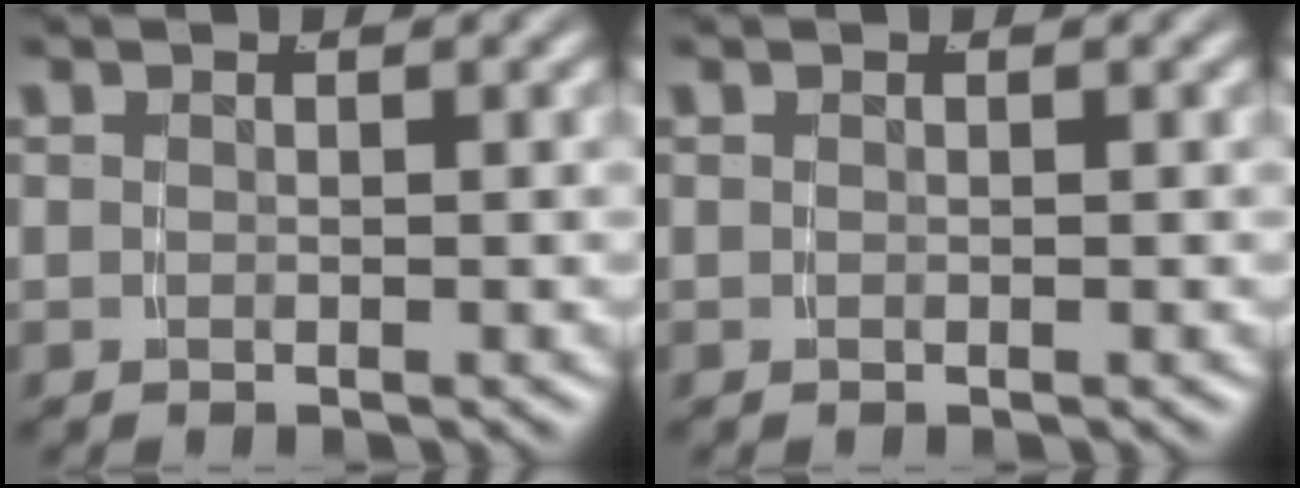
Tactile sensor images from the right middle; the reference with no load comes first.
{"total": 0.0}